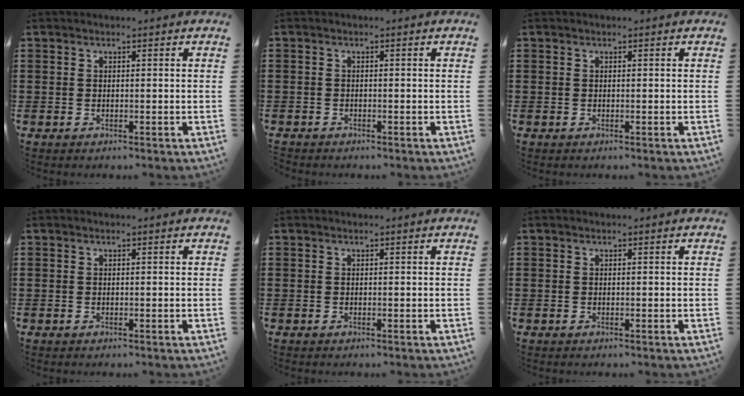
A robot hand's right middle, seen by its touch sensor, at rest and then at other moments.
{"total": 0.7, "force": [-0.7, 0.1, 0.0], "torque": [-0.001, 0.000, -0.015]}
{"total": 0.0}
{"total": 0.0}
{"total": 0.0}
{"total": 0.0}